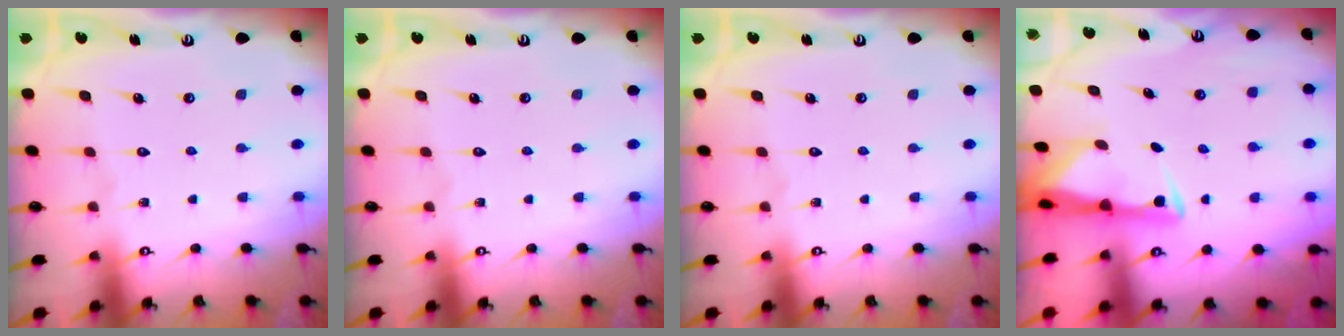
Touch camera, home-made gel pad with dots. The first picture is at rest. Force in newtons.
{"total": 0.0}
{"total": 0.0}
{"total": 3.0, "press": 2.9, "slide": 0.5}